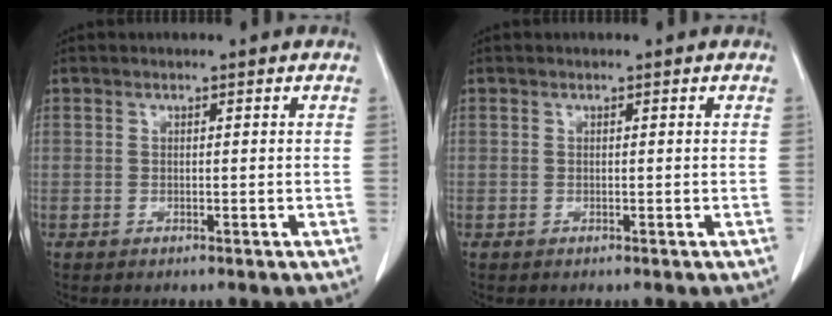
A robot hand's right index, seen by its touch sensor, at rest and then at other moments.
{"total": 0.0}